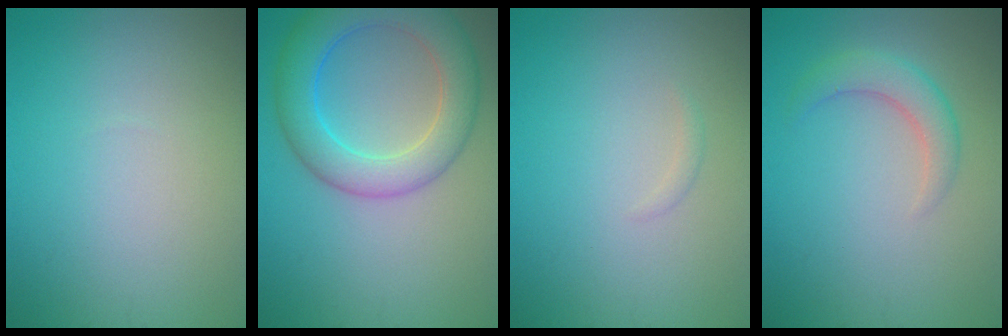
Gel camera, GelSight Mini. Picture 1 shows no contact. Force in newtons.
{"total": 7.0, "press": 7.0, "slide": 0.2}
{"total": 0.5, "press": 0.5, "slide": 0.0}
{"total": 2.8, "press": 2.8, "slide": 0.1}